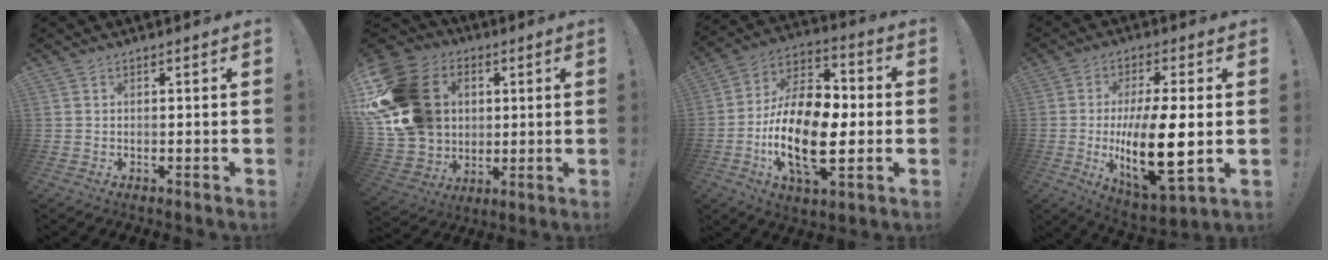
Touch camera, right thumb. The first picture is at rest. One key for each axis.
{"total": 22.9, "fx": 4.8, "fy": 18.4, "fz": 12.9, "tx": -0.241, "ty": -0.005, "tz": 0.121}
{"total": 22.6, "fx": -4.2, "fy": 11.9, "fz": 18.8, "tx": -0.354, "ty": 0.020, "tz": -0.068}
{"total": 18.7, "fx": -1.7, "fy": 7.1, "fz": 17.2, "tx": -0.305, "ty": -0.014, "tz": -0.025}